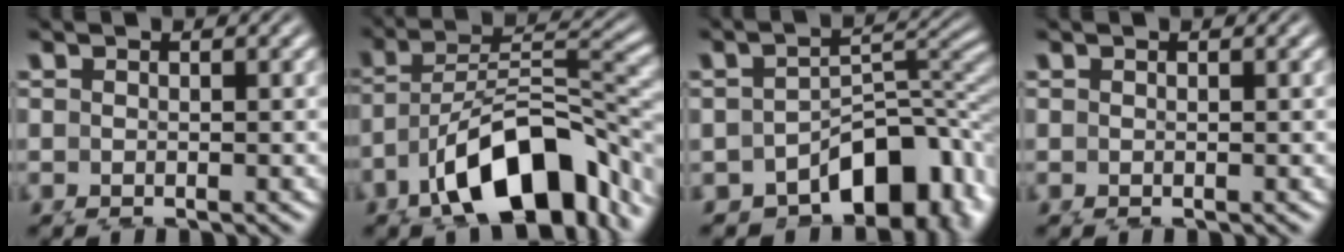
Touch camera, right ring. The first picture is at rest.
{"total": 8.6, "force": [-2.8, 5.0, 6.5], "torque": [-0.113, -0.033, -0.018]}
{"total": 6.4, "force": [-3.4, 3.5, 4.1], "torque": [-0.034, -0.014, -0.041]}
{"total": 0.0}